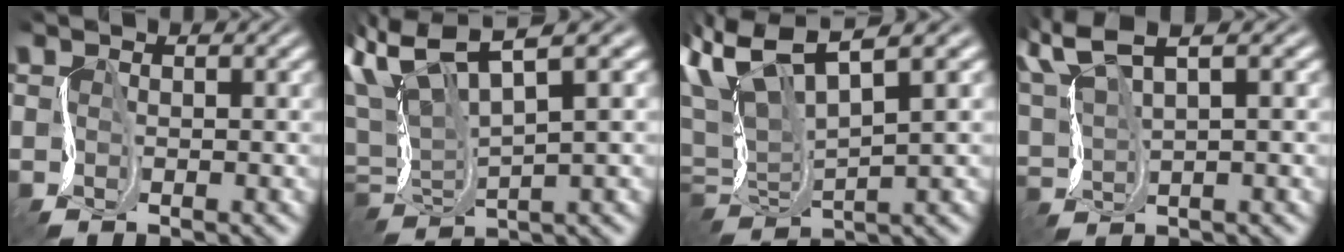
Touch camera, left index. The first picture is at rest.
{"total": 6.7, "force": [1.8, 1.8, 6.2], "torque": [-0.137, 0.010, 0.030]}
{"total": 7.5, "force": [2.6, 2.1, 6.7], "torque": [-0.149, 0.012, 0.044]}
{"total": 5.3, "force": [3.3, 1.1, 4.0], "torque": [-0.098, 0.021, 0.056]}